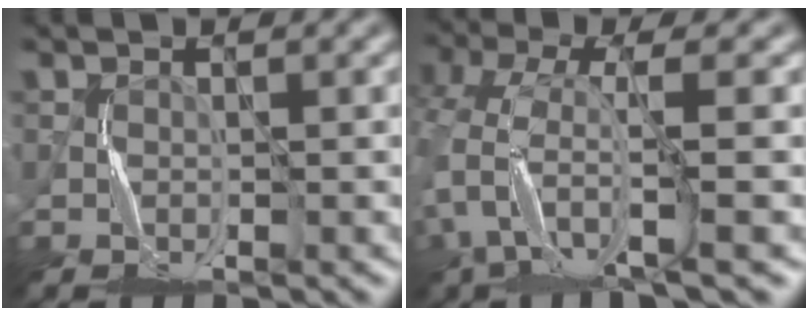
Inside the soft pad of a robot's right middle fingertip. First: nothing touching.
{"total": 6.4, "force": [-1.8, 2.1, 5.7], "torque": [-0.119, -0.010, -0.045]}